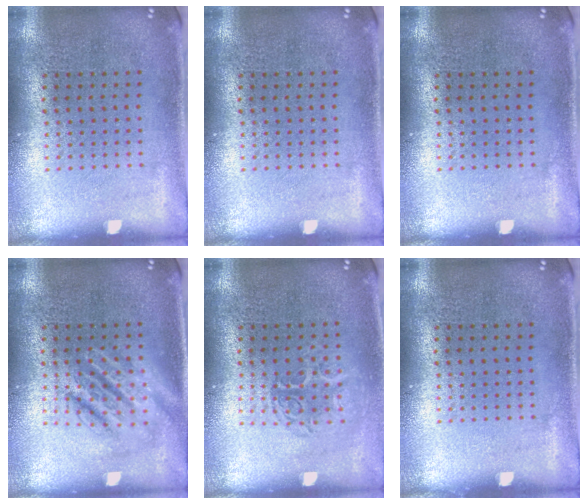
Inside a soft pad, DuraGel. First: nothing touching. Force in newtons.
{"total": 0.0}
{"total": 0.0}
{"total": 2.7, "press": 2.7, "slide": 0.3}
{"total": 1.2, "press": 1.1, "slide": 0.6}
{"total": 0.0}